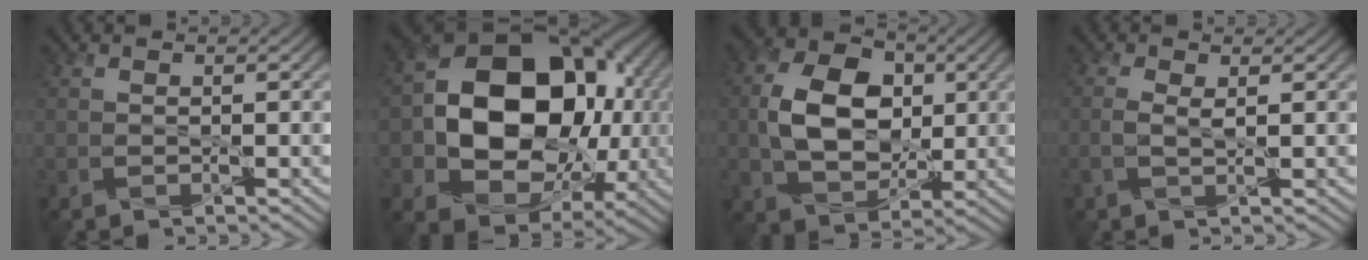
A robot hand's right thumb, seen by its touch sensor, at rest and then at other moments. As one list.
[{"total": 17.3, "force": [-0.2, 13.1, 11.3], "torque": [-0.178, -0.022, 0.004]}, {"total": 10.4, "force": [0.6, 7.5, 7.3], "torque": [-0.151, 0.009, 0.009]}, {"total": 1.7, "force": [0.1, 0.4, 1.7], "torque": [-0.039, 0.002, 0.002]}]